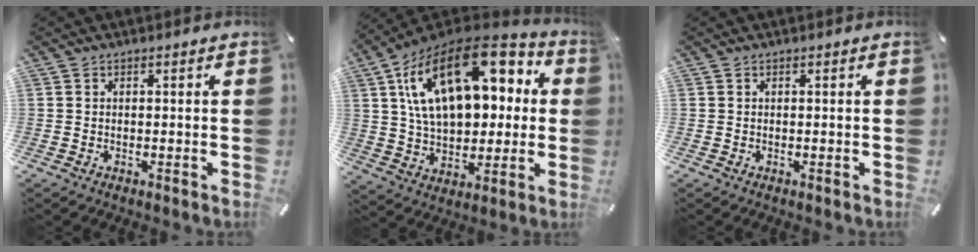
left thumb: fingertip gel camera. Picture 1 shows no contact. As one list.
[{"total": 25.1, "force": [9.0, 15.2, 17.9], "torque": [-0.310, -0.035, 0.156]}, {"total": 0.0}]